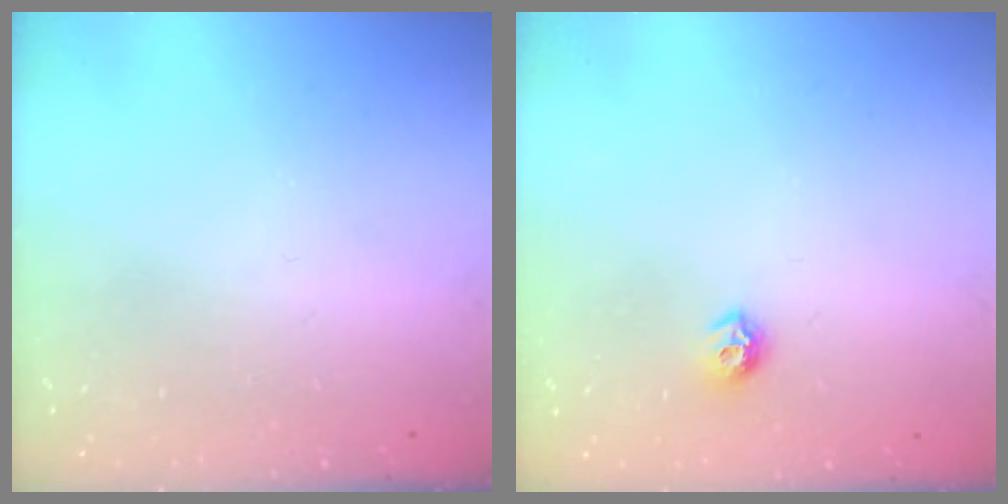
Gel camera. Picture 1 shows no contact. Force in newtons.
{"total": 7.2, "press": 7.2, "slide": 1.0}